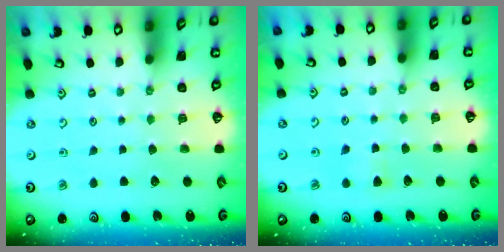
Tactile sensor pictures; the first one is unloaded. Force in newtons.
{"total": 3.7, "press": 3.6, "slide": 0.4}